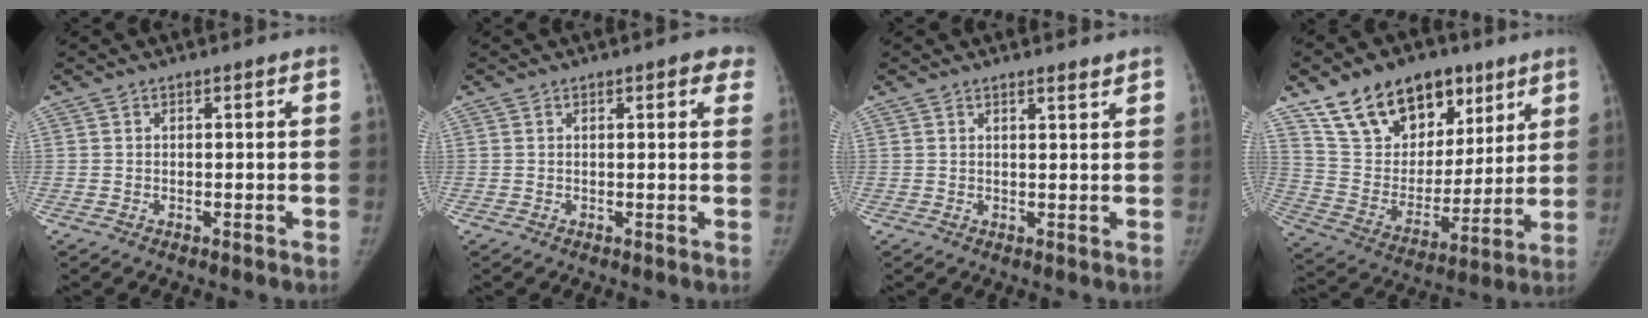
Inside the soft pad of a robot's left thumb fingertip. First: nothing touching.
{"total": 3.2, "force": [1.7, 1.3, 2.3], "torque": [-0.006, -0.001, 0.011]}
{"total": 1.6, "force": [1.4, 0.1, 0.8], "torque": [-0.007, -0.011, 0.022]}
{"total": 22.3, "force": [13.9, 13.7, 10.8], "torque": [-0.140, -0.041, 0.247]}